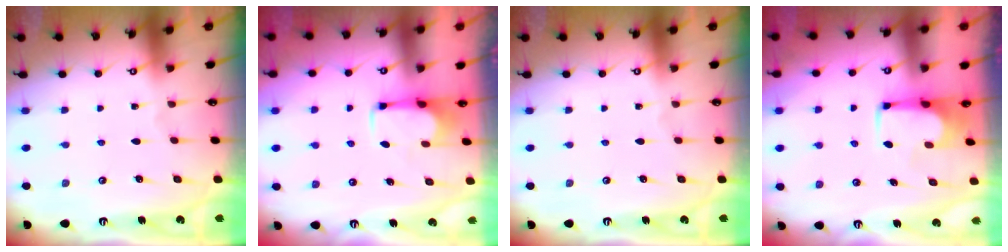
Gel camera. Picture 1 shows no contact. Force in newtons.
{"total": 2.8, "press": 2.7, "slide": 0.7}
{"total": 0.0}
{"total": 0.9, "press": 0.9, "slide": 0.0}